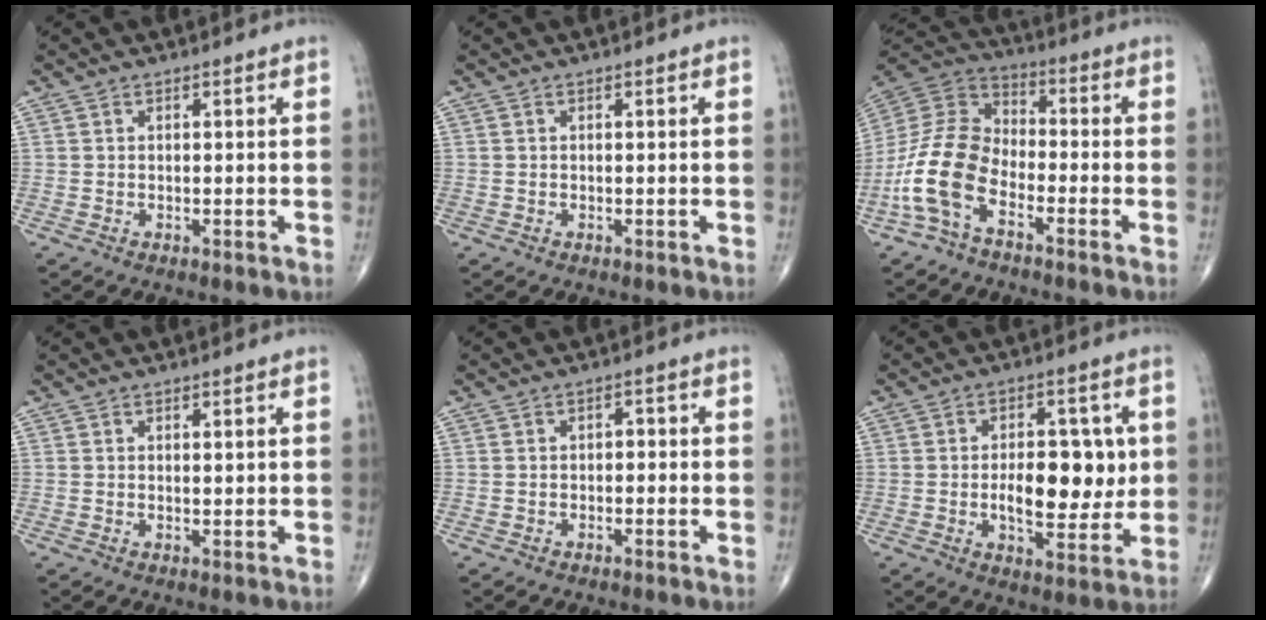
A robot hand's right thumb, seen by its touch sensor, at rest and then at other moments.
{"total": 0.0}
{"total": 14.0, "force": [-6.0, 7.7, 10.1], "torque": [-0.208, 0.049, -0.127]}
{"total": 3.2, "force": [1.1, 1.0, 2.8], "torque": [-0.039, -0.013, 0.019]}
{"total": 1.6, "force": [-0.4, 1.1, 1.0], "torque": [0.002, 0.006, -0.013]}
{"total": 12.3, "force": [0.2, 6.3, 10.5], "torque": [-0.123, -0.001, 0.008]}